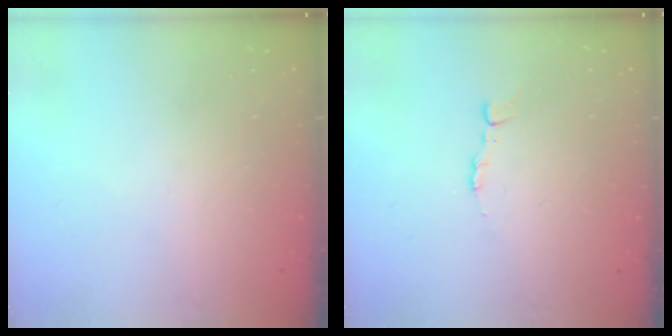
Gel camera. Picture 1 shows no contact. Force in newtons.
{"total": 2.8, "press": 2.8, "slide": 0.4}